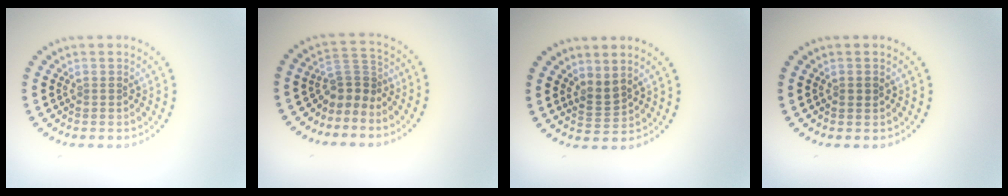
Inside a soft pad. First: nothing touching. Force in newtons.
{"total": 2.7, "press": 1.8, "slide": 2.0}
{"total": 1.9, "press": 1.4, "slide": 1.2}
{"total": 0.8, "press": 0.7, "slide": 0.2}